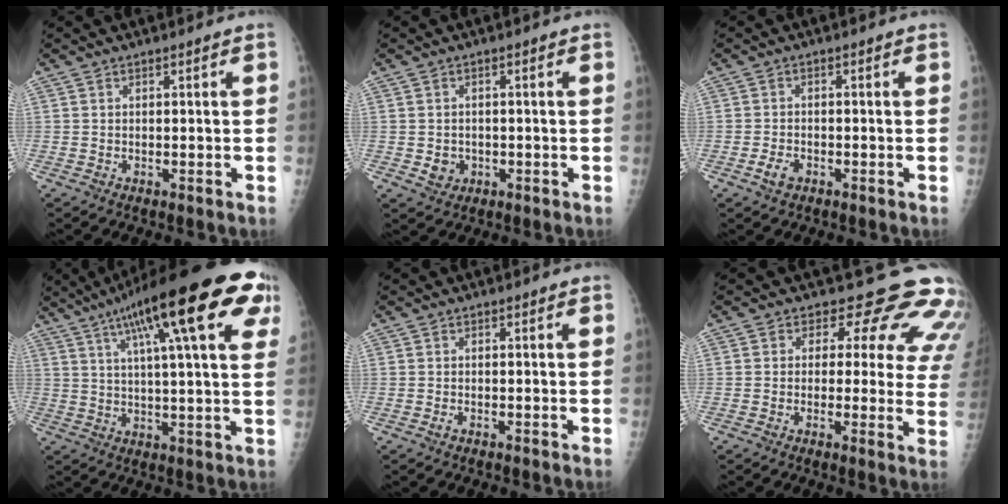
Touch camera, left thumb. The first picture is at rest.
{"total": 3.0, "force": [-0.6, 2.7, 1.1], "torque": [-0.005, 0.003, -0.001]}
{"total": 2.6, "force": [-1.4, 1.7, 1.5], "torque": [-0.028, 0.005, -0.023]}
{"total": 24.9, "force": [12.0, 5.6, 21.1], "torque": [-0.309, 0.007, 0.168]}
{"total": 0.7, "force": [-0.4, 0.4, 0.4], "torque": [-0.008, 0.000, -0.007]}
{"total": 14.8, "force": [10.8, 7.4, 7.0], "torque": [-0.024, -0.049, 0.094]}